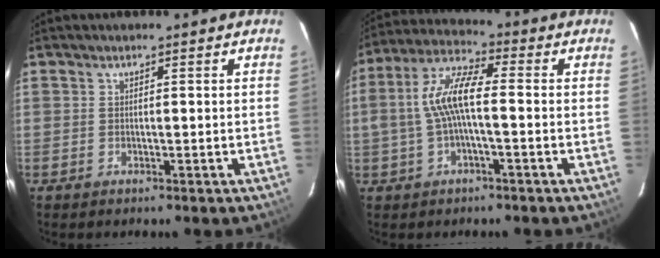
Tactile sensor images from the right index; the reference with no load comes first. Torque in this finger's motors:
{"motor_torque": [0.45, -0.06, 0.67, 0.21]}